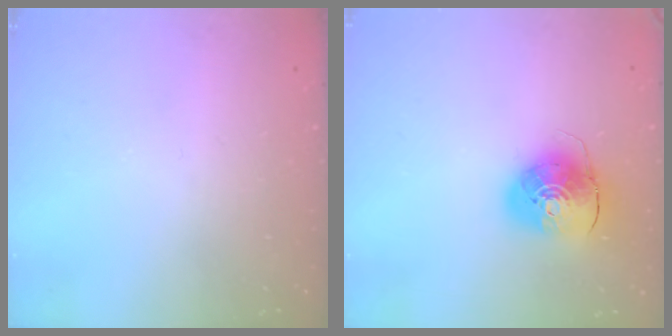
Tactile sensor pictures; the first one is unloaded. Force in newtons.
{"total": 10.1, "press": 10.0, "slide": 1.5}